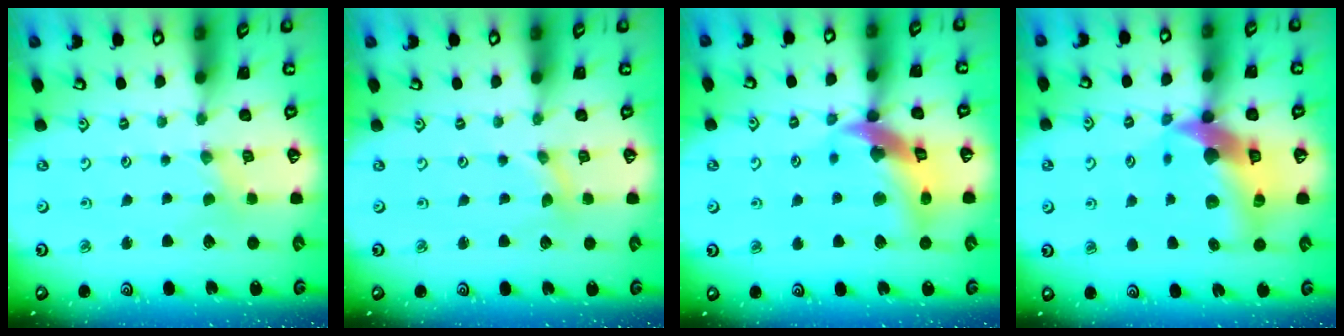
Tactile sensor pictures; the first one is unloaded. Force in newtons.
{"total": 0.0}
{"total": 15.8, "press": 15.6, "slide": 2.0}
{"total": 15.8, "press": 15.7, "slide": 2.3}